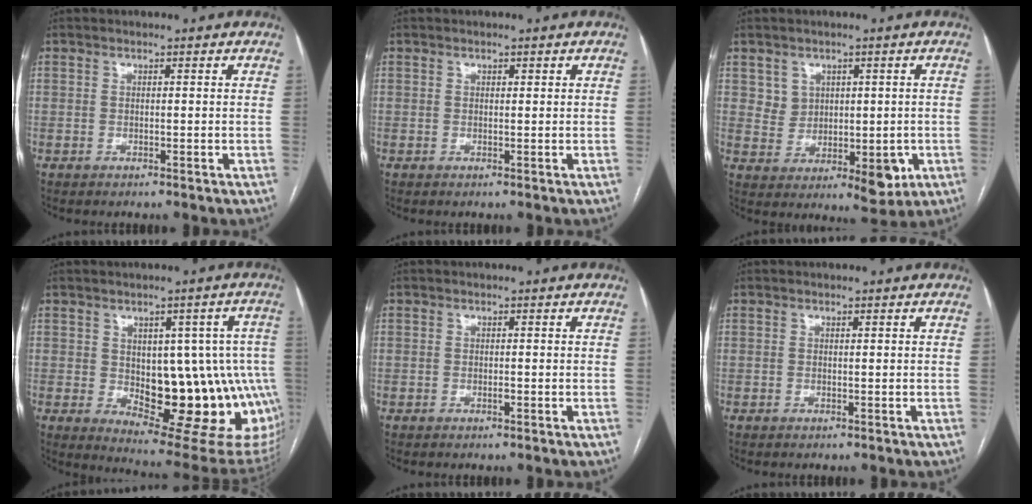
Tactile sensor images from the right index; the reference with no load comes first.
{"total": 0.5, "force": [0.3, 0.3, 0.4], "torque": [-0.003, 0.000, 0.003]}
{"total": 7.4, "force": [0.4, 5.9, 4.4], "torque": [-0.050, 0.008, 0.029]}
{"total": 19.1, "force": [-2.0, 8.4, 17.1], "torque": [-0.151, 0.018, 0.002]}
{"total": 0.5, "force": [-0.3, 0.2, 0.3], "torque": [-0.004, 0.002, -0.006]}
{"total": 0.0}